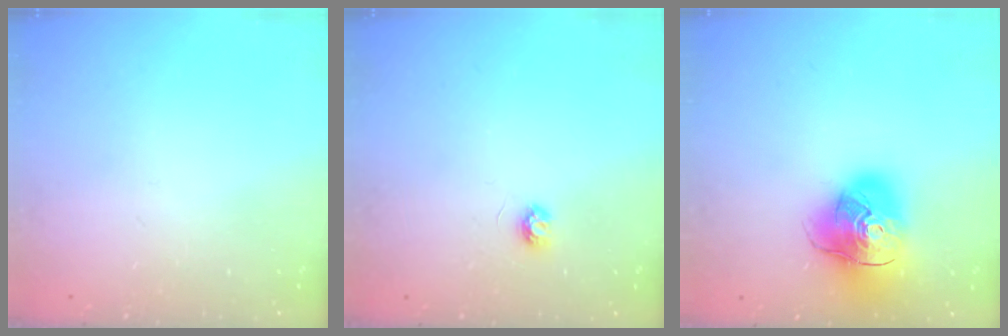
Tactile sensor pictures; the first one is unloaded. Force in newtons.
{"total": 3.4, "press": 3.4, "slide": 0.4}
{"total": 17.9, "press": 17.8, "slide": 2.3}